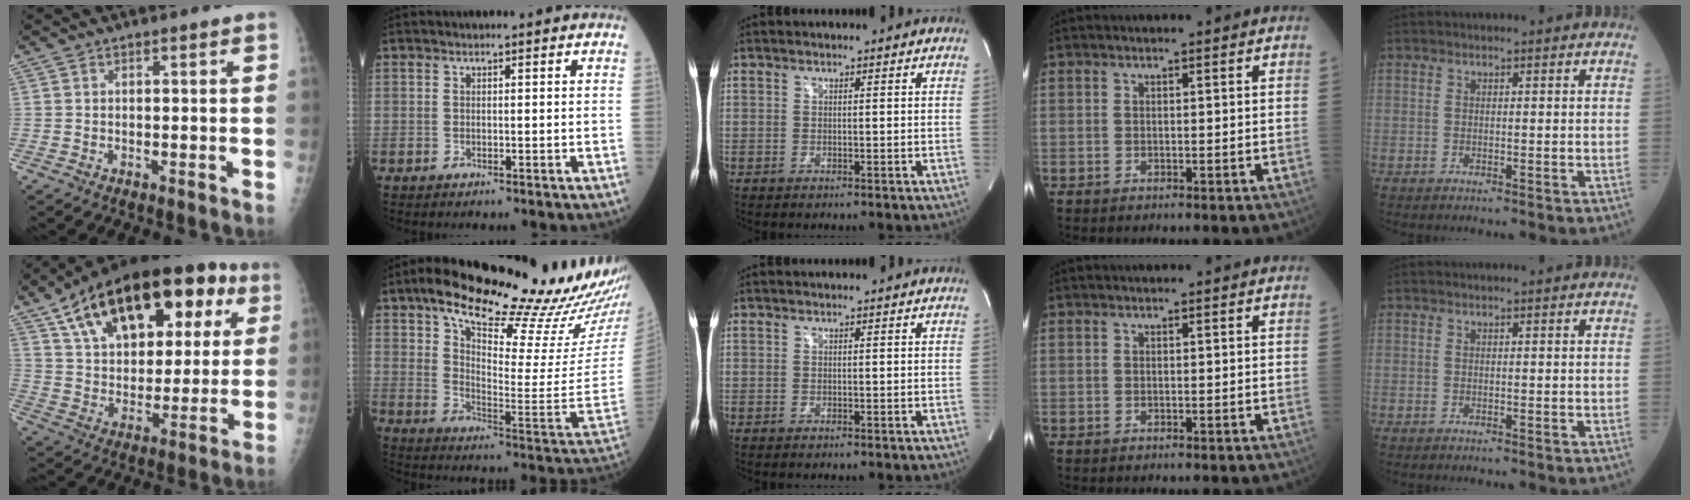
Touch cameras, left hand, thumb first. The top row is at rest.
{"thumb": {"total": 27.6, "force": [12.4, 15.1, 19.5], "torque": [-0.271, 0.019, 0.197]}, "index": {"total": 27.1, "force": [22.7, 2.2, 14.6], "torque": [-0.233, -0.064, 0.304]}}